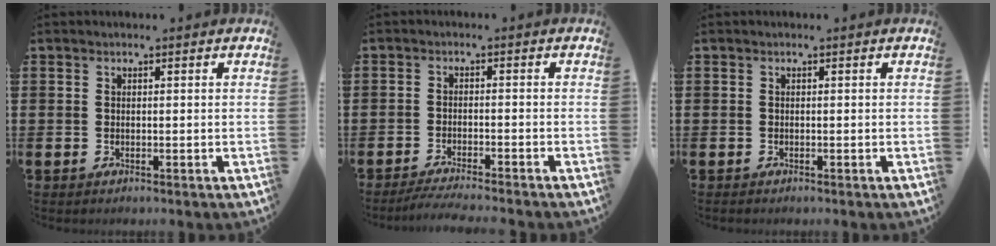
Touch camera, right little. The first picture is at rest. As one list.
[{"total": 2.5, "force": [-2.2, -0.2, 1.1], "torque": [-0.015, 0.002, -0.042]}, {"total": 0.0}]